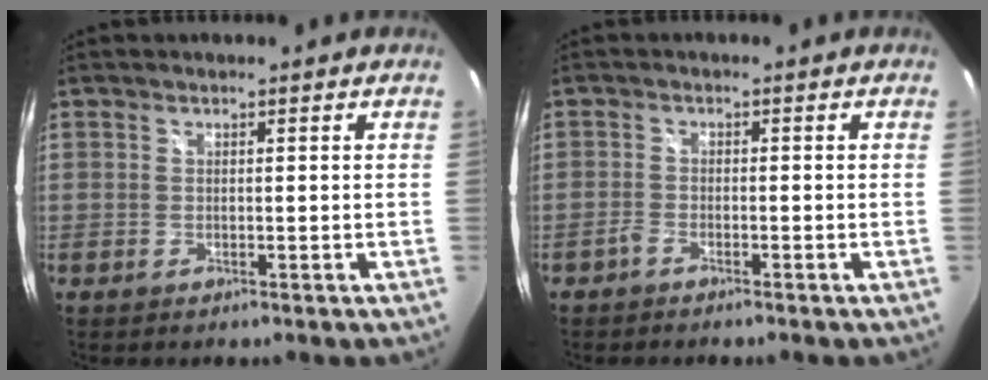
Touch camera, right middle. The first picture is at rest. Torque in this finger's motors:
{"motor_torque": [-0.18, -0.25, 0.06, 0.00]}